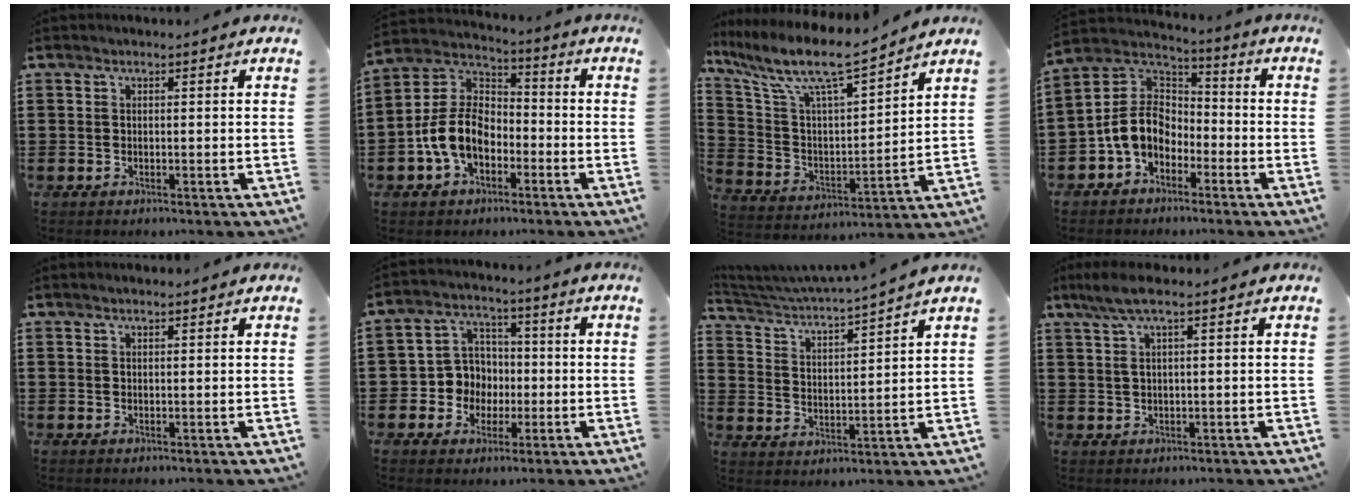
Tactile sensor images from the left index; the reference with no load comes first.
{"total": 9.6, "force": [-3.8, 6.3, 6.3], "torque": [-0.163, 0.006, -0.081]}
{"total": 10.0, "force": [8.1, 1.5, 5.7], "torque": [-0.145, -0.052, 0.135]}
{"total": 8.4, "force": [-3.4, 6.3, 4.4], "torque": [-0.123, 0.013, -0.073]}
{"total": 0.9, "force": [0.7, 0.1, 0.4], "torque": [-0.008, 0.000, 0.014]}
{"total": 6.4, "force": [-0.7, 6.2, 1.4], "torque": [-0.056, 0.012, -0.013]}
{"total": 3.4, "force": [3.1, -0.3, 1.2], "torque": [-0.045, -0.031, 0.044]}
{"total": 3.7, "force": [1.7, 0.4, 3.3], "torque": [-0.073, 0.000, 0.028]}